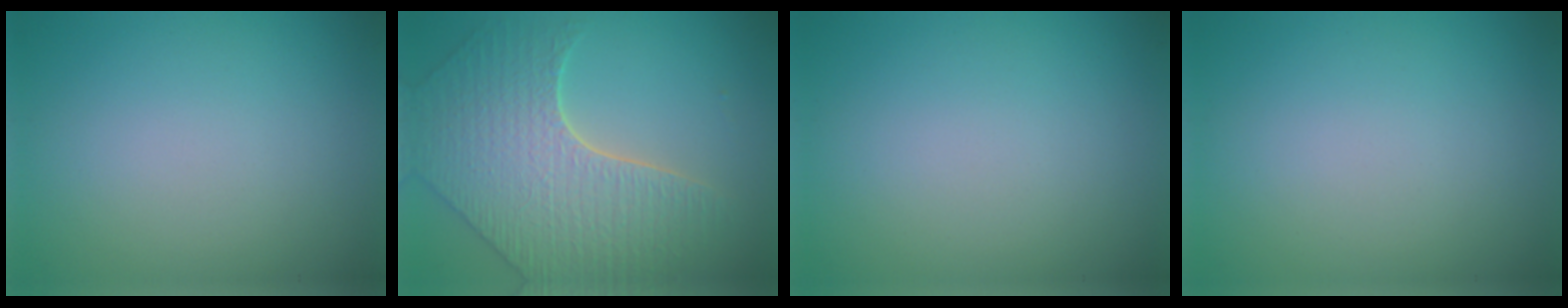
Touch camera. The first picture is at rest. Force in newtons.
{"total": 6.4, "press": 5.7, "slide": 3.1}
{"total": 0.0}
{"total": 0.0}